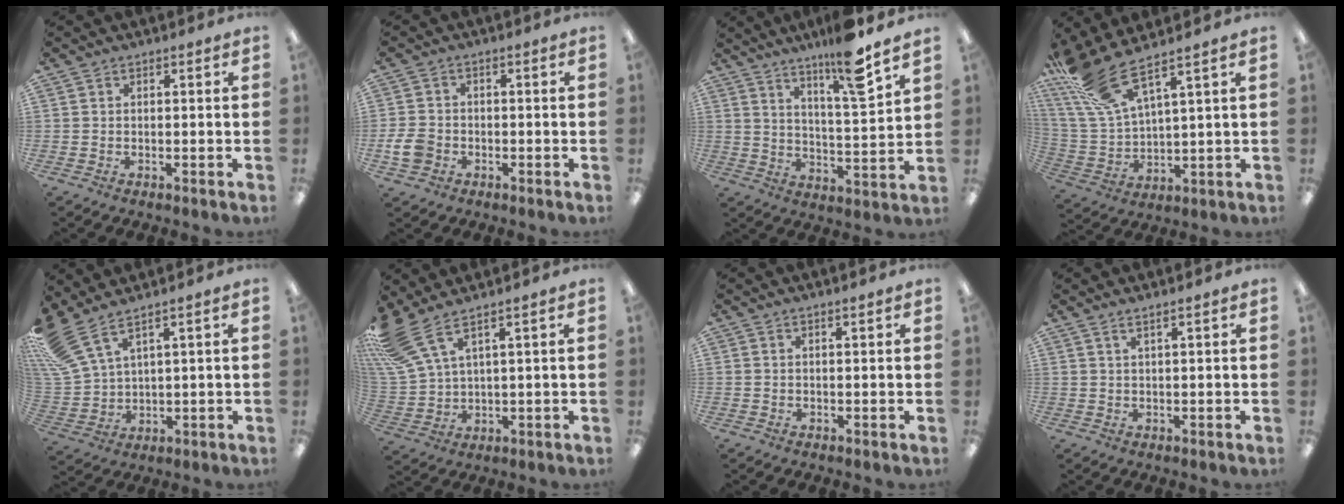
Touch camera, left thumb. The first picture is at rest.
{"total": 5.1, "force": [-1.5, 4.2, 2.5], "torque": [-0.060, 0.006, -0.028]}
{"total": 12.4, "force": [9.4, 1.0, 8.0], "torque": [-0.132, -0.055, 0.152]}
{"total": 14.5, "force": [10.7, 3.8, 9.1], "torque": [-0.208, -0.049, 0.193]}
{"total": 11.1, "force": [7.5, 4.2, 7.0], "torque": [-0.161, -0.030, 0.148]}
{"total": 11.4, "force": [7.3, 4.2, 7.7], "torque": [-0.173, -0.029, 0.141]}
{"total": 0.7, "force": [0.5, 0.0, 0.4], "torque": [-0.009, 0.000, 0.009]}
{"total": 1.6, "force": [1.3, -0.1, 1.0], "torque": [-0.021, -0.002, 0.023]}